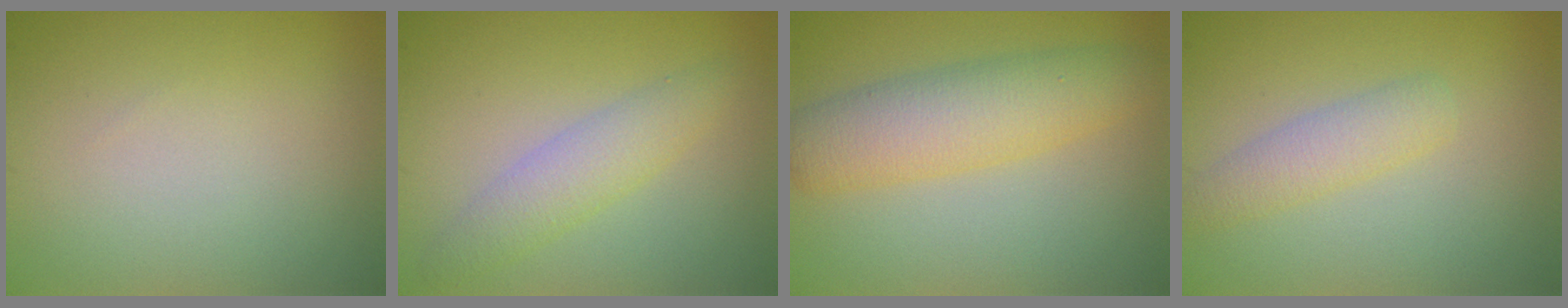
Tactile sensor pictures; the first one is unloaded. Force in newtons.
{"total": 2.8, "press": 2.8, "slide": 0.0}
{"total": 5.3, "press": 5.3, "slide": 0.0}
{"total": 2.5, "press": 2.5, "slide": 0.1}